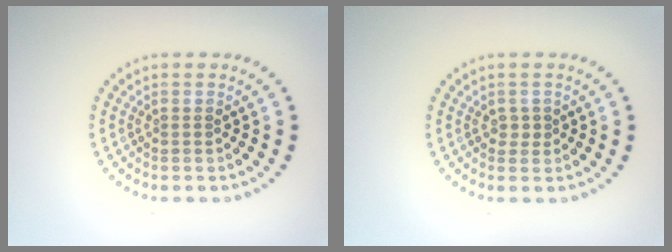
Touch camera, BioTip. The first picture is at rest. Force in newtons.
{"total": 1.0, "press": 0.9, "slide": 0.3}